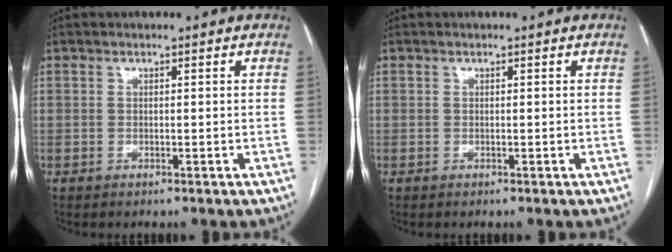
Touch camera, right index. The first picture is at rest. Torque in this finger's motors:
{"motor_torque": [0.00, 0.00, 0.00, 0.00]}